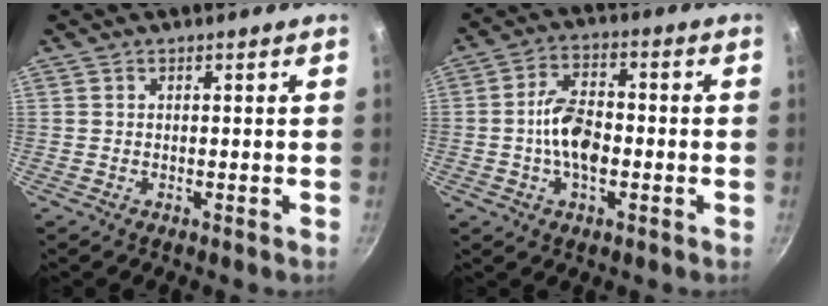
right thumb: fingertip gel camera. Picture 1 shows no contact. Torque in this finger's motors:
{"motor_torque": [1.39, 1.24, 1.18, -0.33, 0.29]}